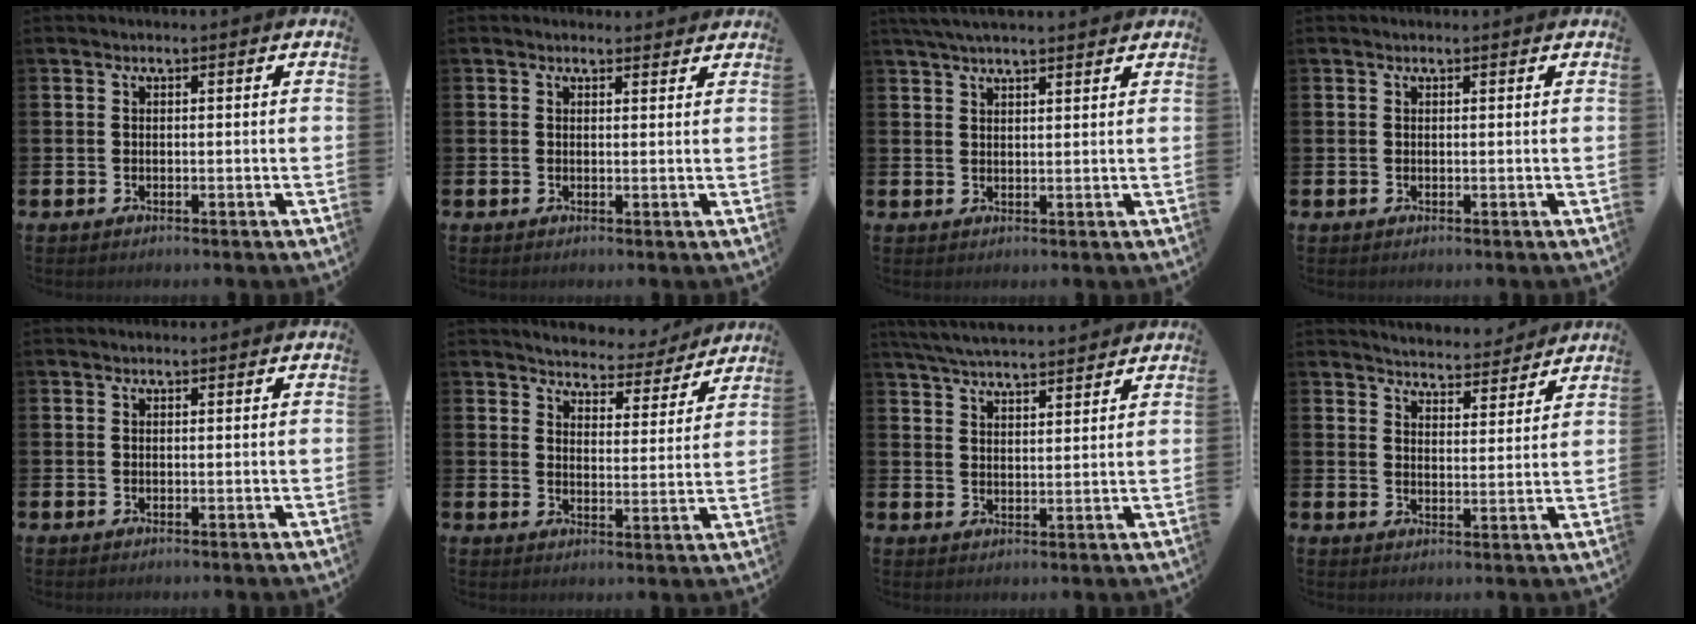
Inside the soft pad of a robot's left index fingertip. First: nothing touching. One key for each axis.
{"total": 1.2, "fx": 1.1, "fy": 0.4, "fz": 0.0, "tx": 0.005, "ty": -0.001, "tz": 0.019}
{"total": 4.9, "fx": 4.8, "fy": 0.5, "fz": 1.1, "tx": -0.042, "ty": -0.011, "tz": 0.090}
{"total": 0.0}
{"total": 0.0}
{"total": 4.9, "fx": 4.8, "fy": 1.1, "fz": 0.0, "tx": -0.016, "ty": -0.041, "tz": 0.080}
{"total": 5.4, "fx": 5.3, "fy": 0.4, "fz": 1.0, "tx": -0.044, "ty": -0.021, "tz": 0.098}
{"total": 4.8, "fx": 4.8, "fy": 0.5, "fz": -0.2, "tx": -0.006, "ty": -0.041, "tz": 0.082}